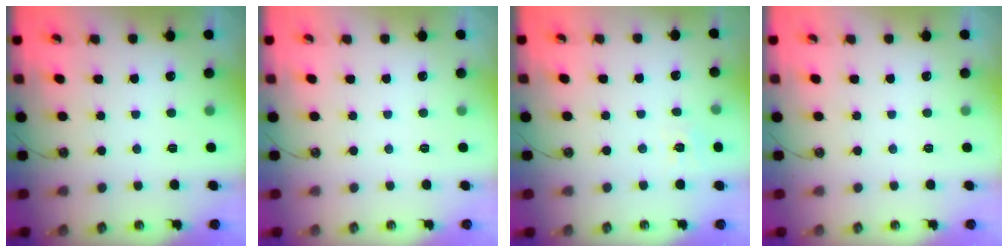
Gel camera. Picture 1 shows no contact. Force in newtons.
{"total": 0.0}
{"total": 5.1, "press": 5.1, "slide": 0.6}
{"total": 0.0}